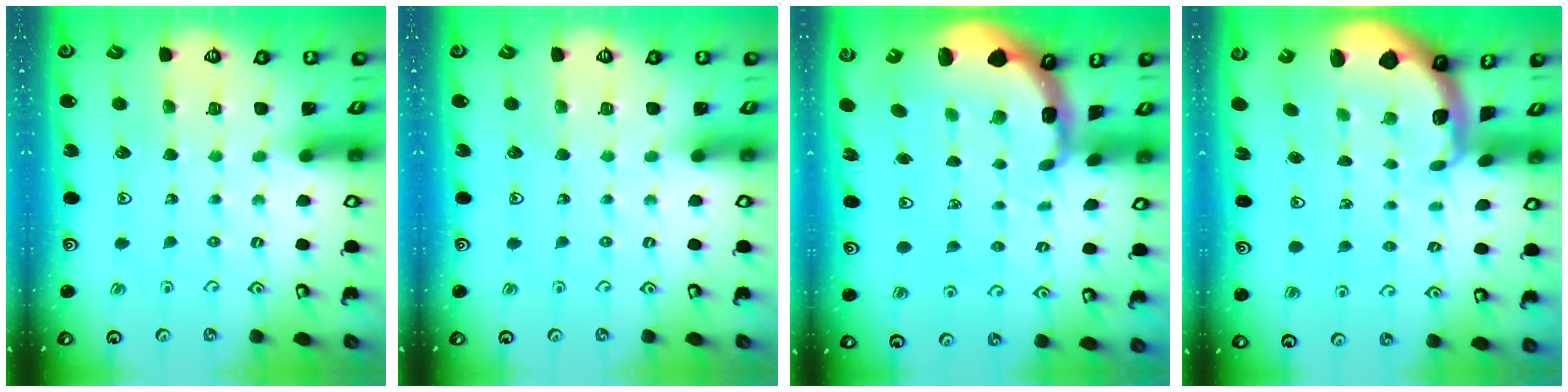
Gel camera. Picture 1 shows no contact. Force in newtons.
{"total": 0.0}
{"total": 3.6, "press": 3.4, "slide": 1.0}
{"total": 1.7, "press": 1.7, "slide": 0.4}